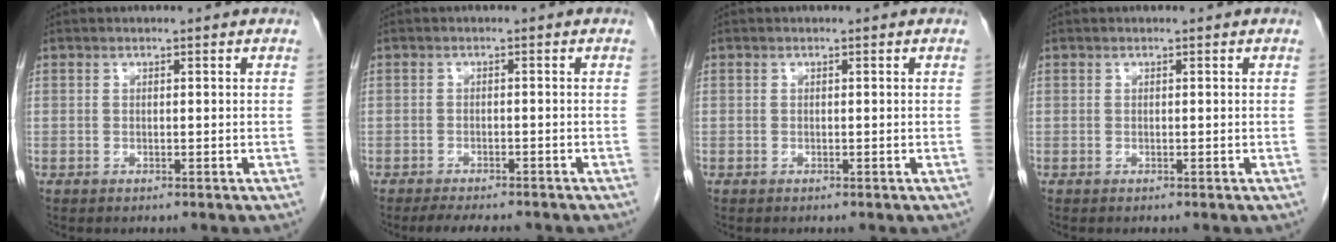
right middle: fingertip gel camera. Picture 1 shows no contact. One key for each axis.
{"total": 6.6, "fx": -5.7, "fy": 1.7, "fz": 2.9, "tx": -0.039, "ty": -0.006, "tz": -0.080}
{"total": 0.0}
{"total": 0.0}